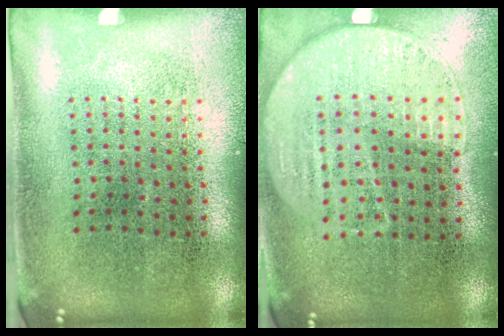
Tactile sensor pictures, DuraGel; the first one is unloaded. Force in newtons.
{"total": 1.2, "press": 1.0, "slide": 0.6}